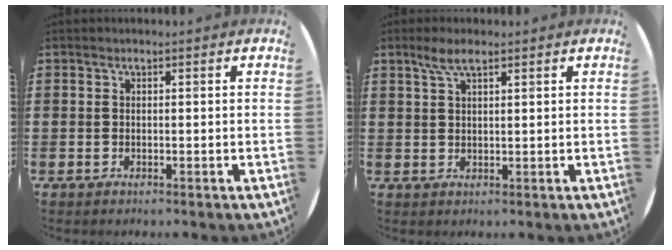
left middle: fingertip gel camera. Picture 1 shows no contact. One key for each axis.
{"total": 3.3, "fx": 2.2, "fy": 0.8, "fz": 2.3, "tx": -0.048, "ty": 0.006, "tz": 0.038}